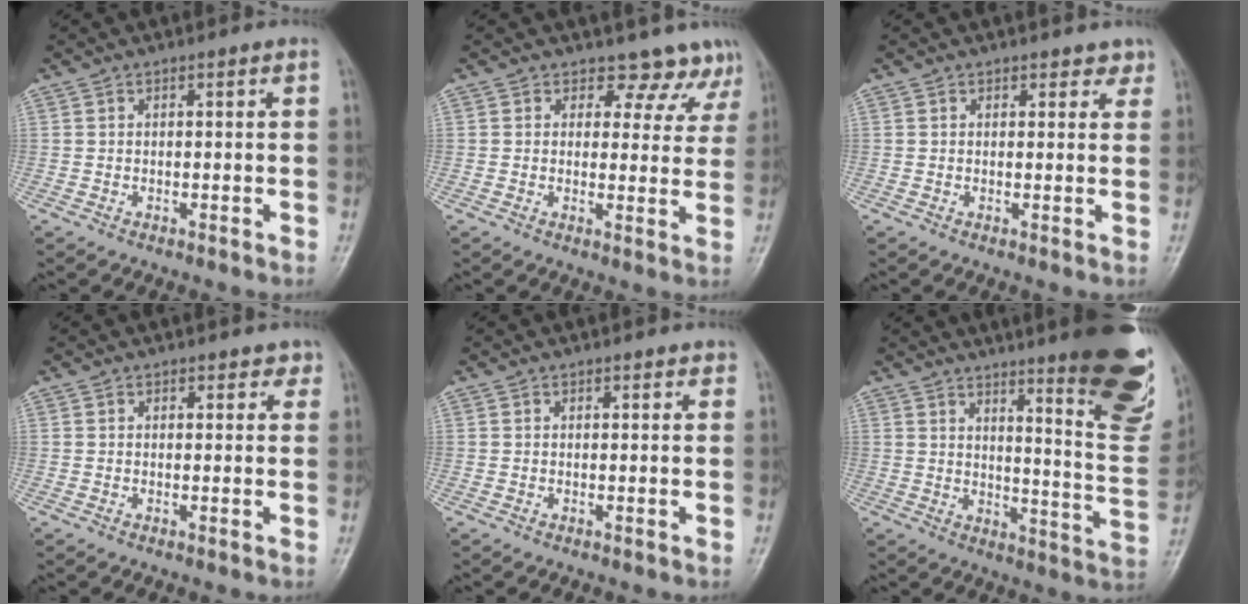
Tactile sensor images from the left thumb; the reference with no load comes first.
{"total": 7.3, "force": [6.0, 4.1, 0.5], "torque": [0.039, -0.030, 0.051]}
{"total": 2.1, "force": [1.6, 1.3, 0.5], "torque": [0.021, -0.006, 0.013]}
{"total": 1.7, "force": [1.2, 1.1, 0.5], "torque": [0.017, -0.004, 0.008]}
{"total": 0.8, "force": [0.6, 0.4, 0.2], "torque": [0.002, -0.004, 0.005]}
{"total": 22.2, "force": [13.4, 4.1, 17.2], "torque": [-0.189, -0.087, 0.174]}